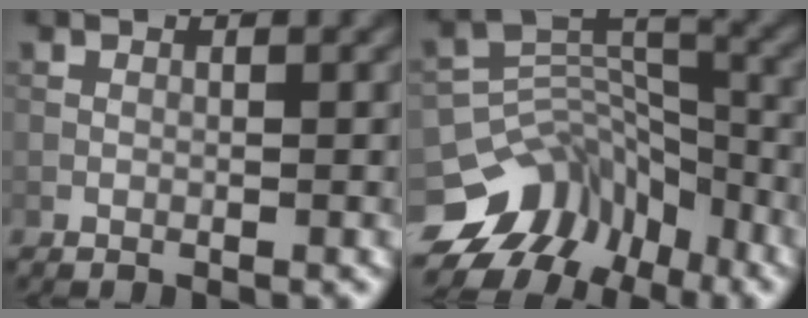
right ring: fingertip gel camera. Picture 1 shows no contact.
{"total": 10.4, "force": [-7.0, 6.6, 3.8], "torque": [-0.055, 0.031, -0.111]}